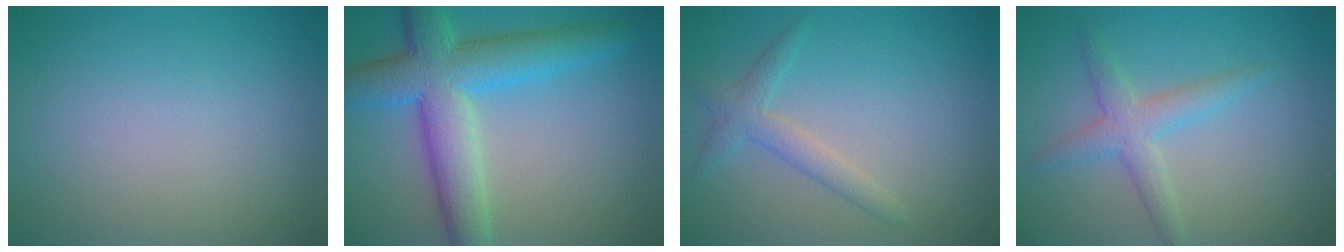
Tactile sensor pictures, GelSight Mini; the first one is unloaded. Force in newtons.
{"total": 7.9, "press": 7.9, "slide": 0.2}
{"total": 2.2, "press": 2.2, "slide": 0.1}
{"total": 2.9, "press": 2.9, "slide": 0.3}